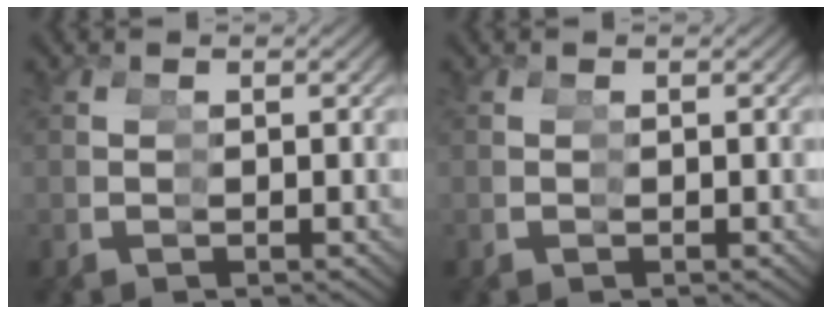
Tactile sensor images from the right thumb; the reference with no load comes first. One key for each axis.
{"total": 0.0}